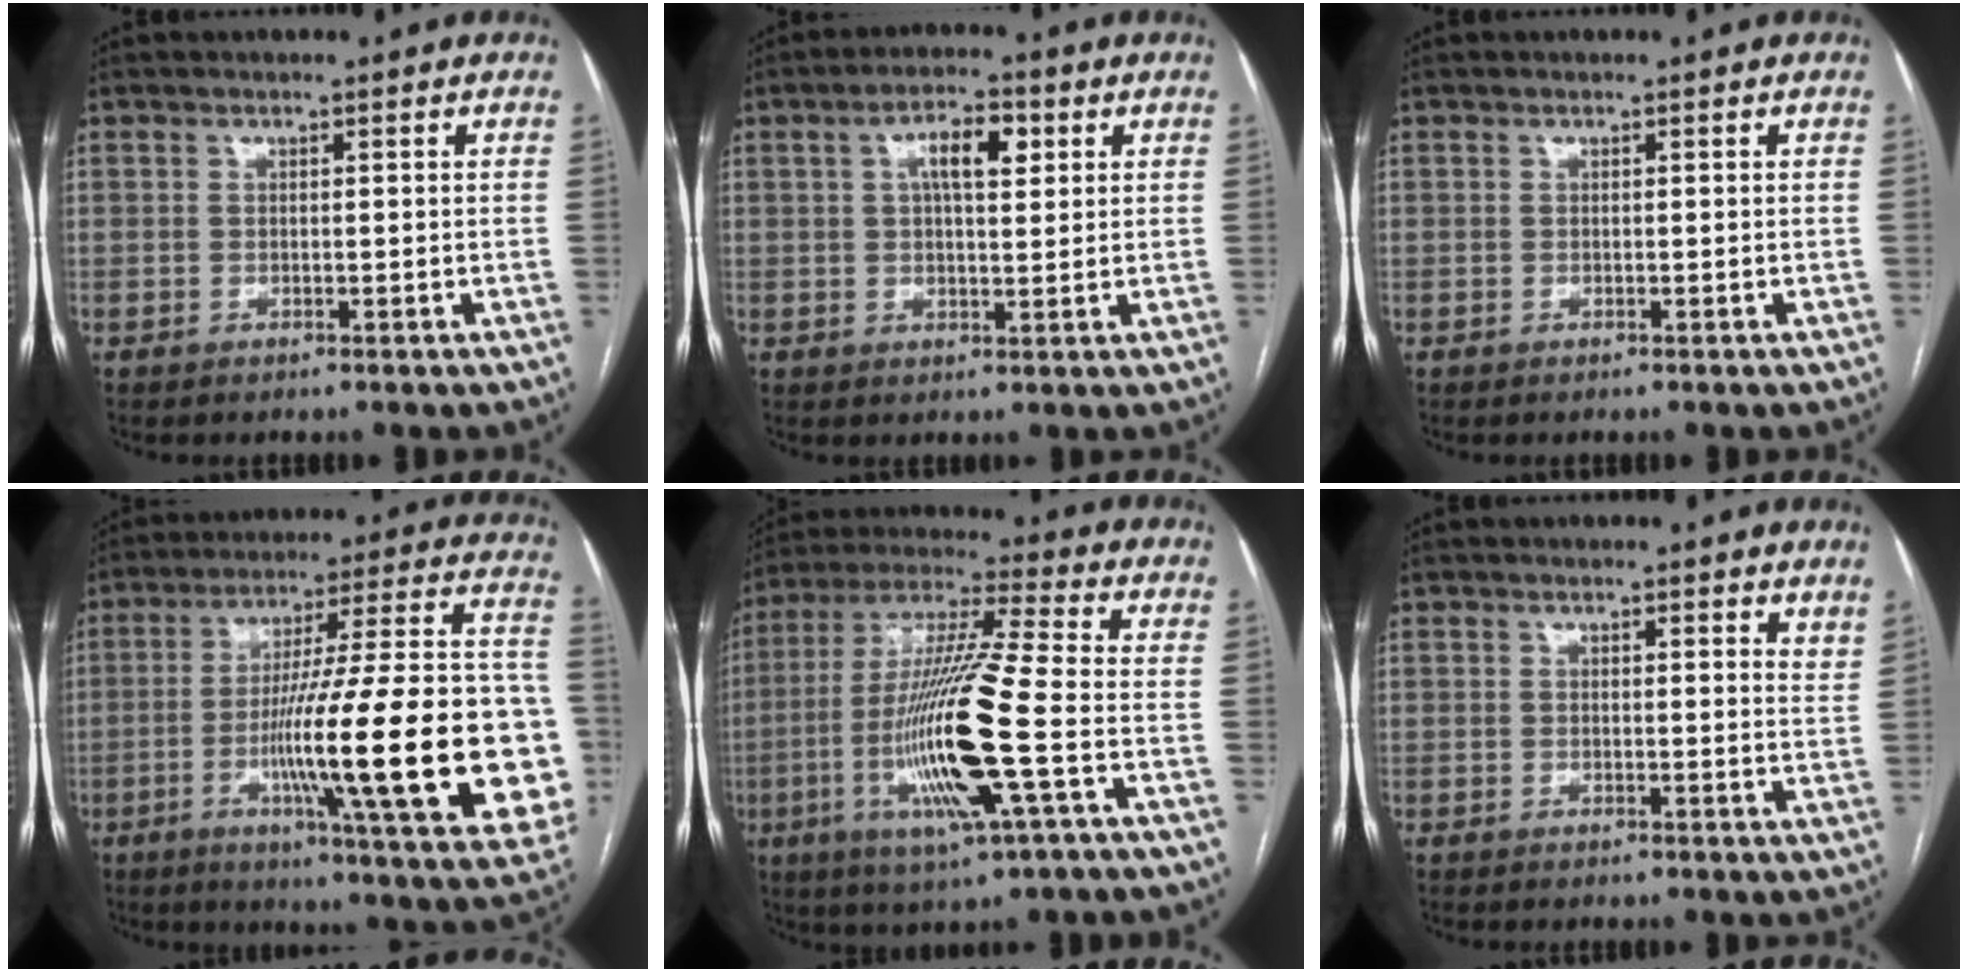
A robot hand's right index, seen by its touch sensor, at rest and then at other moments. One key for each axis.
{"total": 6.4, "fx": 2.2, "fy": 2.3, "fz": 5.6, "tx": -0.098, "ty": 0.014, "tz": 0.035}
{"total": 0.0}
{"total": 31.1, "fx": -6.2, "fy": 3.0, "fz": 30.4, "tx": -0.374, "ty": 0.000, "tz": -0.099}
{"total": 18.0, "fx": -4.3, "fy": 0.4, "fz": 17.5, "tx": -0.358, "ty": -0.015, "tz": -0.086}
{"total": 3.5, "fx": 3.1, "fy": 0.8, "fz": 1.3, "tx": -0.013, "ty": -0.012, "tz": 0.021}